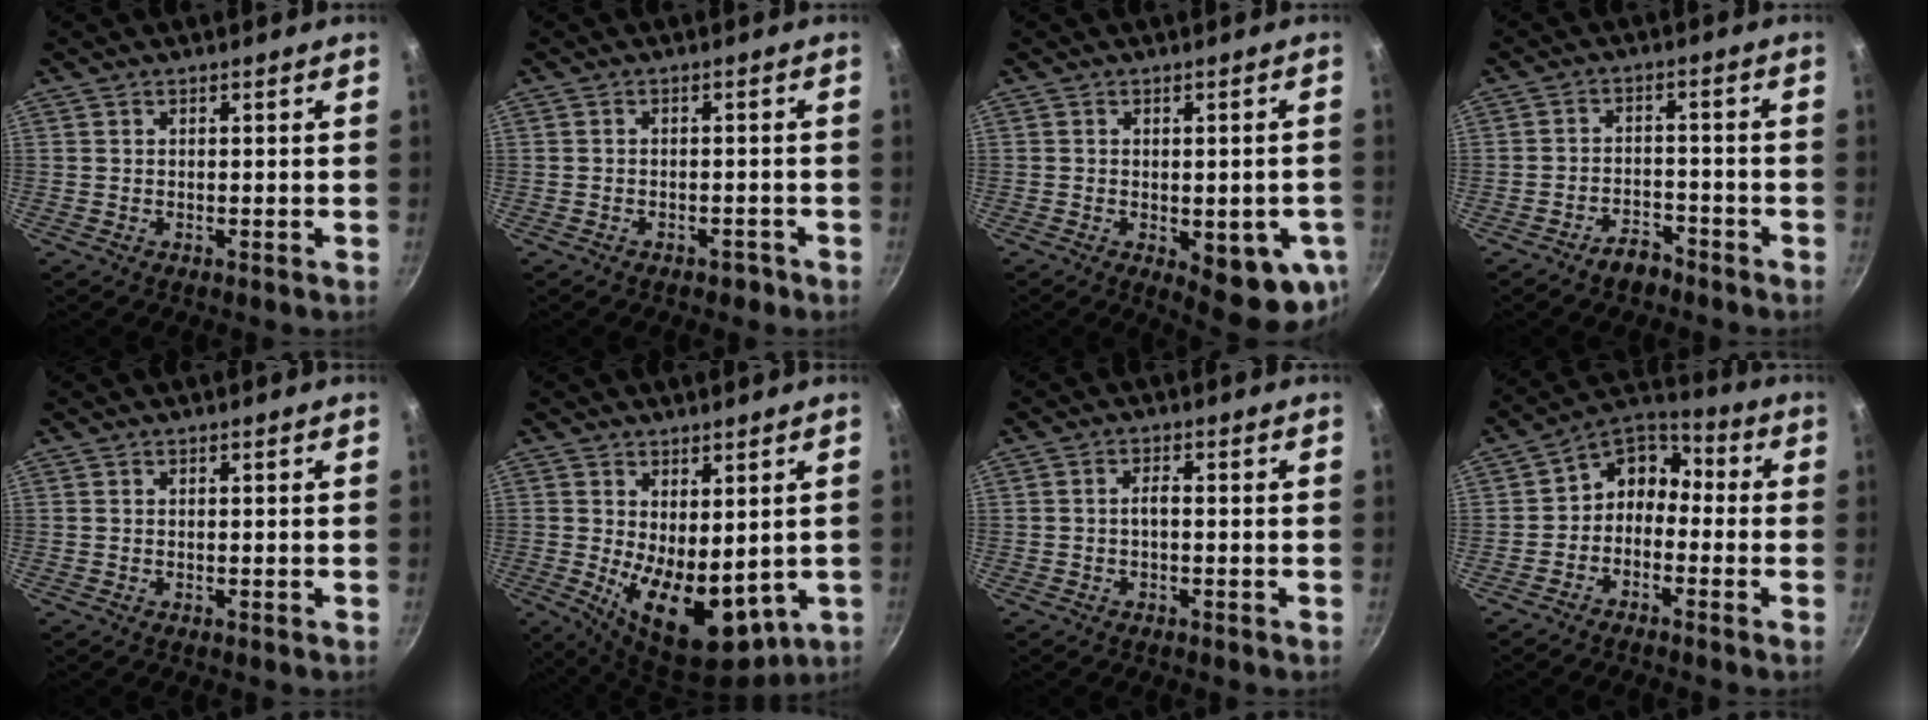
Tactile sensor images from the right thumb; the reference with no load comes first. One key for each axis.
{"total": 2.1, "fx": -1.5, "fy": 1.3, "fz": 0.8, "tx": 0.000, "ty": 0.024, "tz": -0.008}
{"total": 12.2, "fx": -3.4, "fy": 4.9, "fz": 10.7, "tx": -0.099, "ty": -0.011, "tz": -0.035}
{"total": 6.5, "fx": -4.9, "fy": 3.4, "fz": 2.6, "tx": -0.025, "ty": 0.049, "tz": -0.073}
{"total": 0.0}
{"total": 14.1, "fx": -0.5, "fy": 7.6, "fz": 11.9, "tx": -0.162, "ty": -0.033, "tz": 0.015}
{"total": 1.7, "fx": -0.5, "fy": 0.7, "fz": 1.5, "tx": -0.030, "ty": 0.012, "tz": -0.010}
{"total": 7.9, "fx": -2.4, "fy": 6.1, "fz": 4.3, "tx": -0.049, "ty": 0.060, "tz": -0.065}